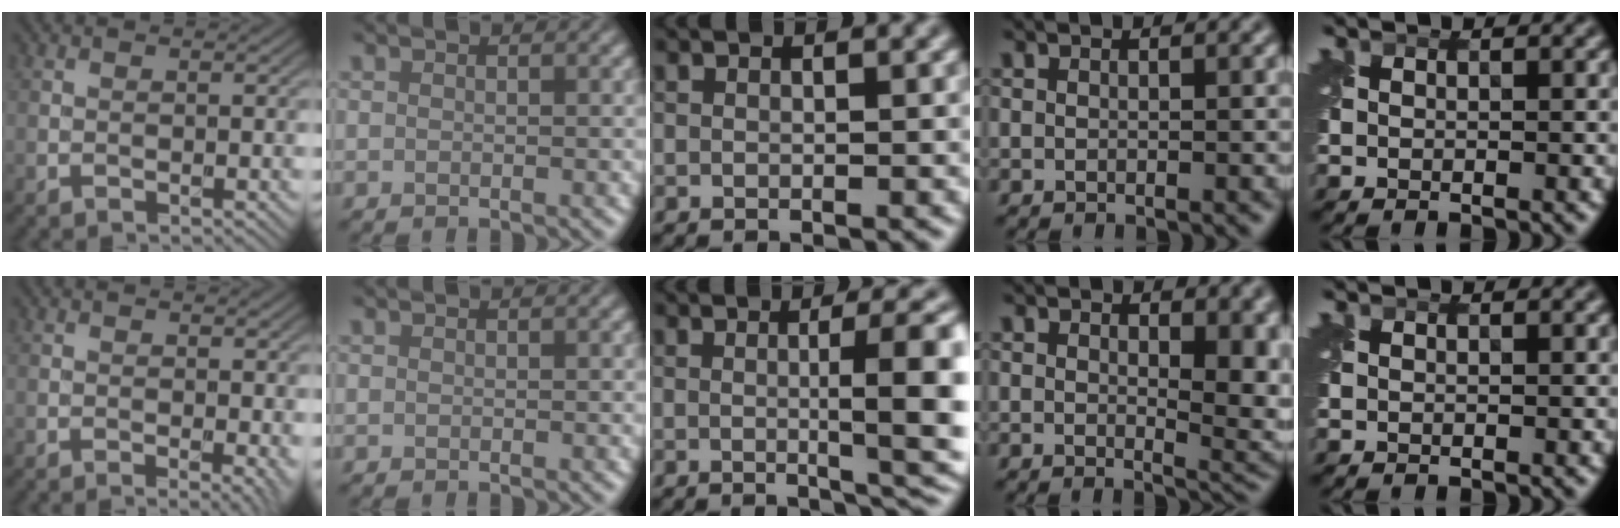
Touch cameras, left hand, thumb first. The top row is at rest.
{"thumb": {"total": 2.0, "force": [-0.3, 0.4, 1.9], "torque": [-0.027, -0.007, -0.006]}, "middle": {"total": 7.6, "force": [0.0, 1.8, 7.4], "torque": [-0.090, 0.002, 0.002]}, "ring": {"total": 6.0, "force": [1.0, 2.6, 5.3], "torque": [-0.063, -0.011, 0.022]}}